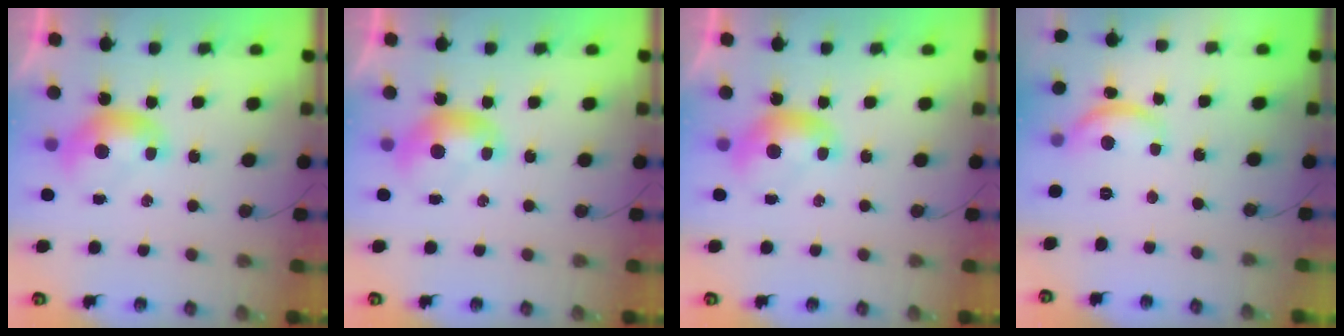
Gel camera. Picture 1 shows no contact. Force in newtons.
{"total": 0.0}
{"total": 0.0}
{"total": 6.1, "press": 6.0, "slide": 0.6}